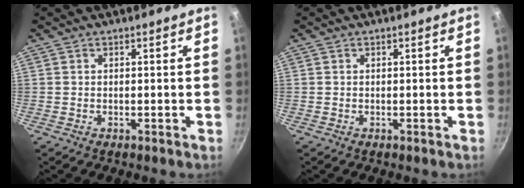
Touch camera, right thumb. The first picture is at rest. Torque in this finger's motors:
{"motor_torque": [-0.16, -0.04, -0.12, -0.01, 0.00]}